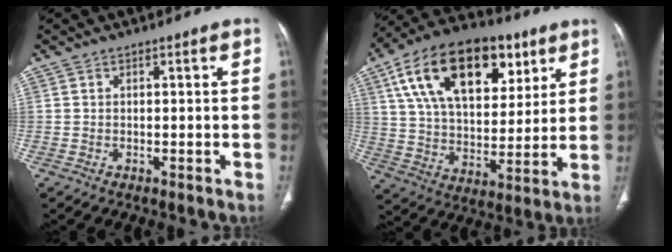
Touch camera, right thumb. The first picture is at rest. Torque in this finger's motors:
{"motor_torque": [0.09, 4.81, 2.37, 0.40, 0.57]}